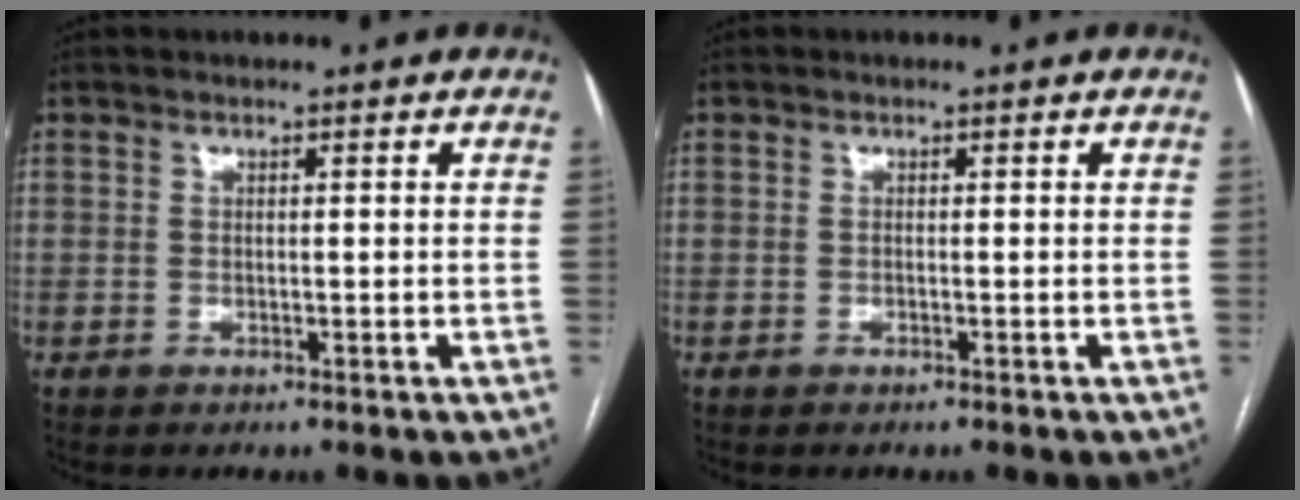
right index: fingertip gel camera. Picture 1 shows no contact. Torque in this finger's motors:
{"motor_torque": [-0.03, -0.03, -0.02, -0.02]}